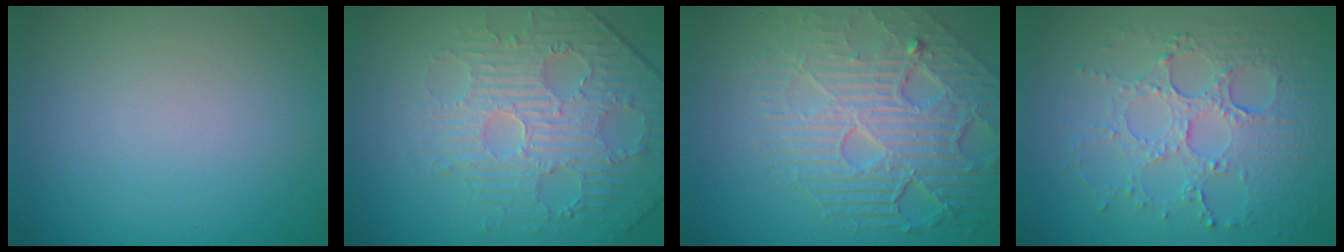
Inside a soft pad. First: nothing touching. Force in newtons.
{"total": 4.4, "press": 4.4, "slide": 0.6}
{"total": 8.7, "press": 5.9, "slide": 6.4}
{"total": 5.4, "press": 3.8, "slide": 3.8}